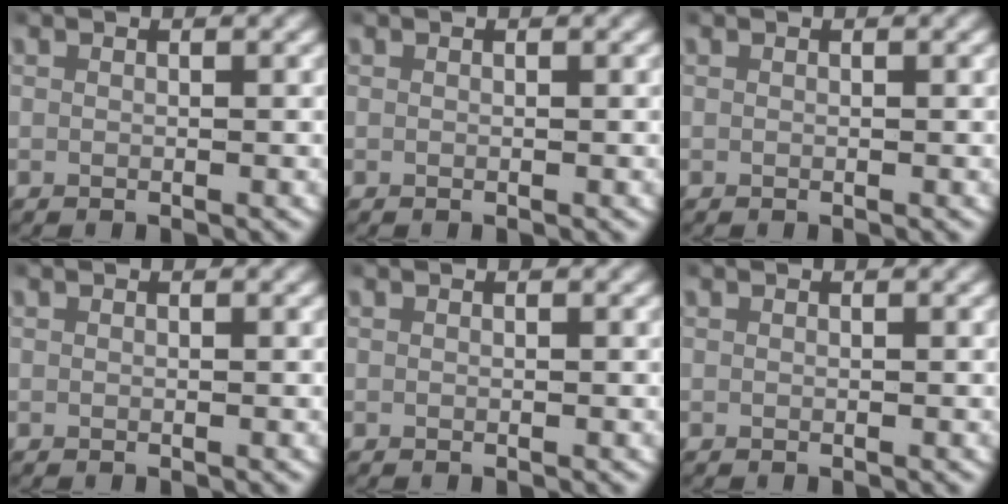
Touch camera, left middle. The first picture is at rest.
{"total": 0.0}
{"total": 0.0}
{"total": 0.0}
{"total": 0.0}
{"total": 0.0}